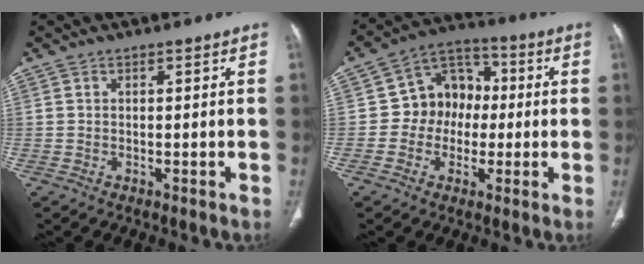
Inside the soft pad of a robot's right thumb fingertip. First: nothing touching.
{"total": 10.6, "force": [-0.4, 8.9, 5.7], "torque": [-0.042, 0.030, -0.018]}